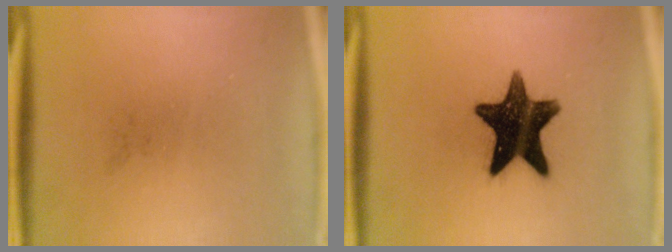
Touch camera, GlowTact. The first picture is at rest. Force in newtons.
{"total": 15.1}